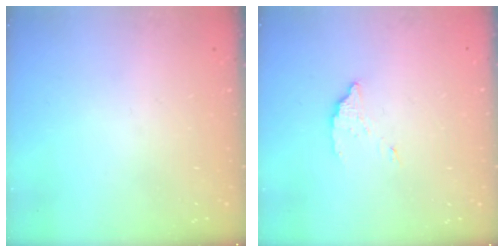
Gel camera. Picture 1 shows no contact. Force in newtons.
{"total": 2.8, "press": 2.8, "slide": 0.2}